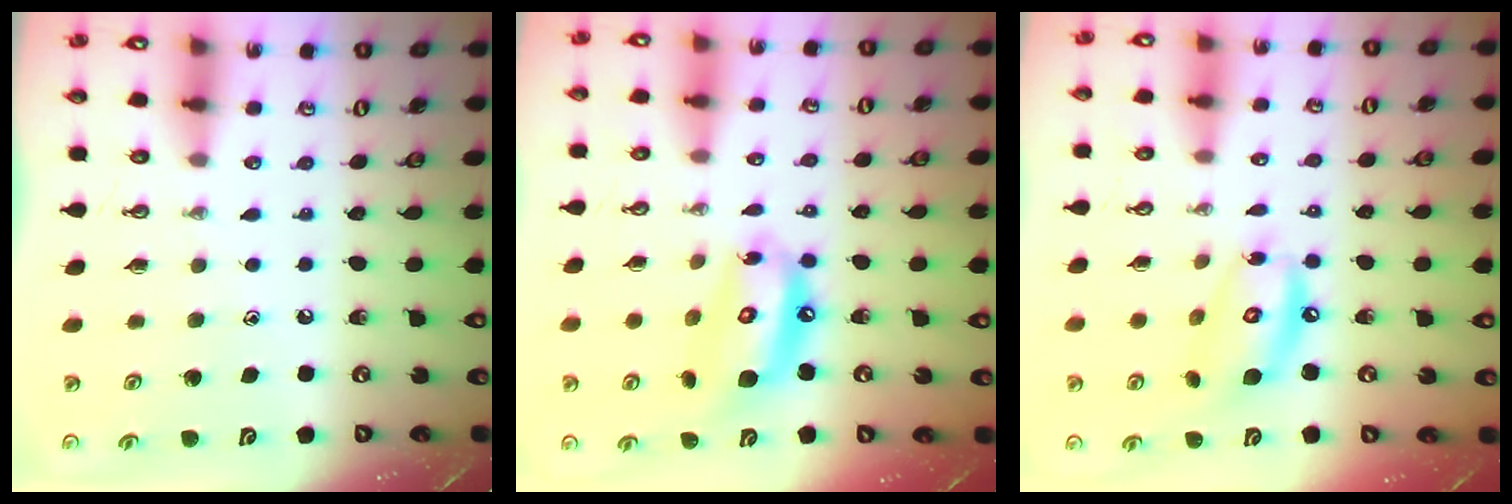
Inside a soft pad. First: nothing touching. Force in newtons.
{"total": 13.9, "press": 13.8, "slide": 2.0}
{"total": 12.3, "press": 12.3, "slide": 1.1}